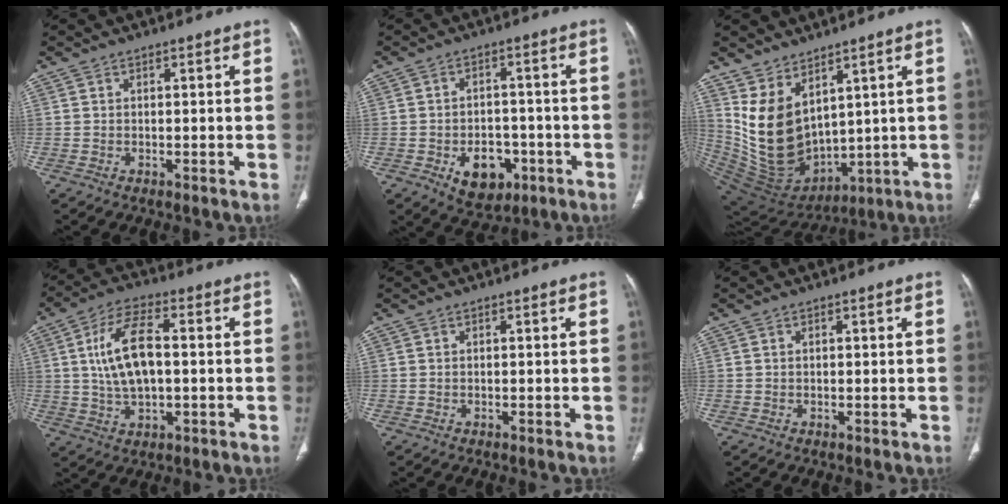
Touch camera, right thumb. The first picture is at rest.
{"total": 8.8, "force": [-3.5, 6.2, 5.2], "torque": [-0.045, 0.022, -0.041]}
{"total": 14.7, "force": [5.3, 9.2, 10.1], "torque": [-0.148, -0.047, 0.139]}
{"total": 11.9, "force": [1.0, 5.7, 10.4], "torque": [-0.198, 0.014, 0.017]}
{"total": 0.0}
{"total": 0.0}